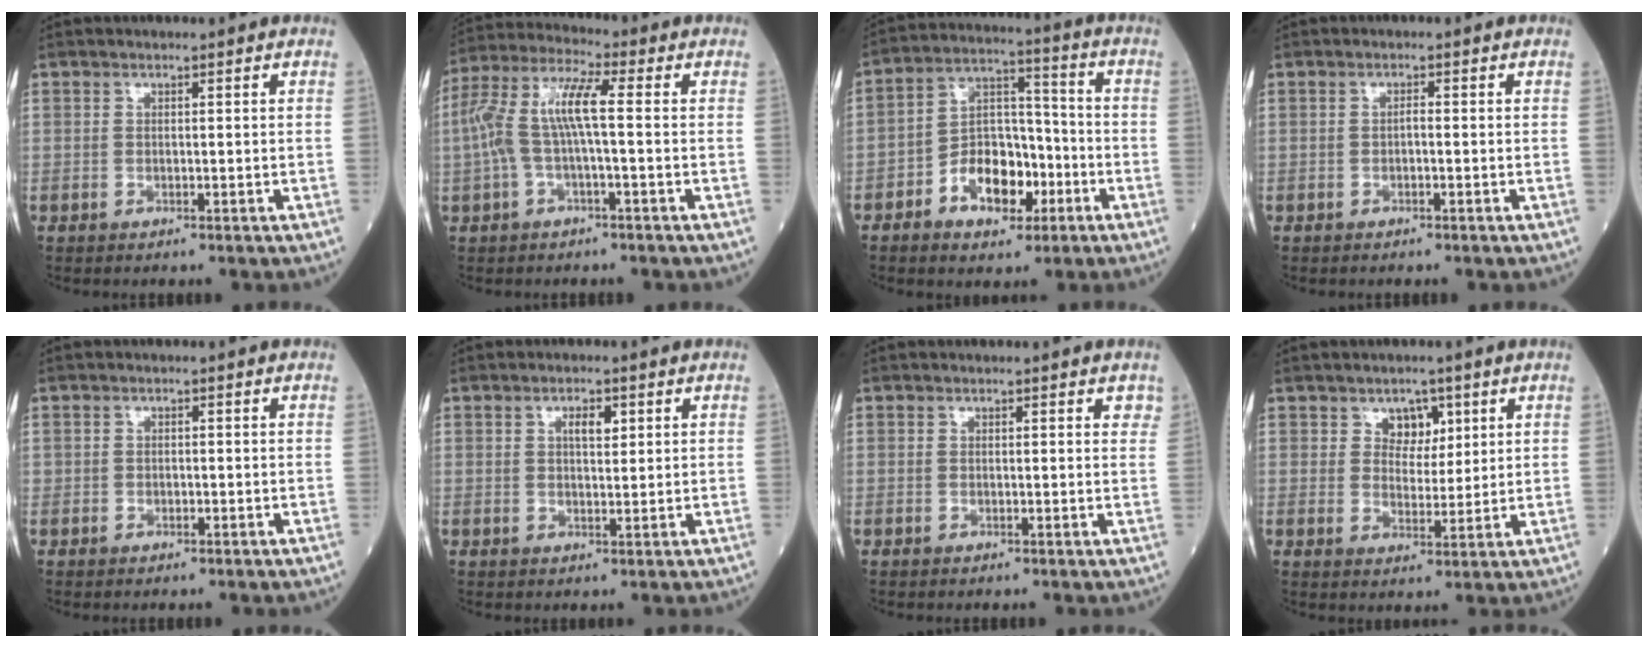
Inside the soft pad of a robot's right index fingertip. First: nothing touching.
{"total": 9.0, "force": [-0.3, 1.4, 8.9], "torque": [-0.196, 0.034, -0.012]}
{"total": 10.5, "force": [-4.6, 5.9, 7.3], "torque": [-0.131, 0.025, -0.077]}
{"total": 0.7, "force": [-0.2, 0.2, 0.6], "torque": [-0.010, 0.002, -0.007]}
{"total": 0.6, "force": [-0.3, 0.5, 0.1], "torque": [0.004, 0.002, -0.005]}
{"total": 2.7, "force": [1.1, 1.0, 2.3], "torque": [-0.038, 0.000, 0.018]}
{"total": 1.5, "force": [1.1, 0.6, 0.8], "torque": [0.001, 0.001, 0.007]}
{"total": 4.0, "force": [2.1, 2.8, 1.9], "torque": [-0.020, 0.003, 0.035]}